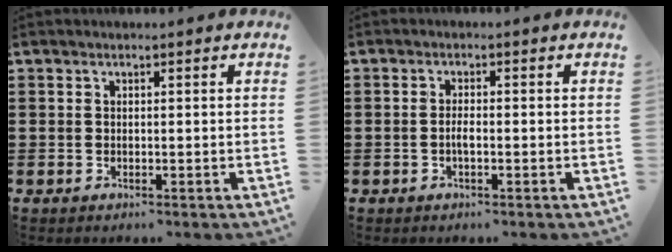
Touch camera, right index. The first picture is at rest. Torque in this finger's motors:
{"motor_torque": [2.14, 0.00, 0.04, 0.04]}